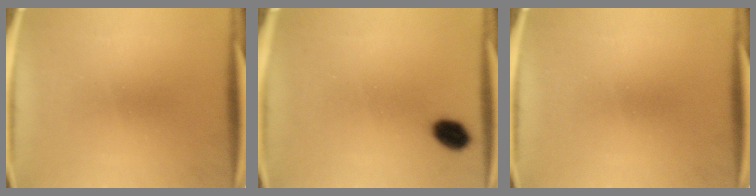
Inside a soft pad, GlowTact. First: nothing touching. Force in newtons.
{"total": 5.2}
{"total": 0.0}